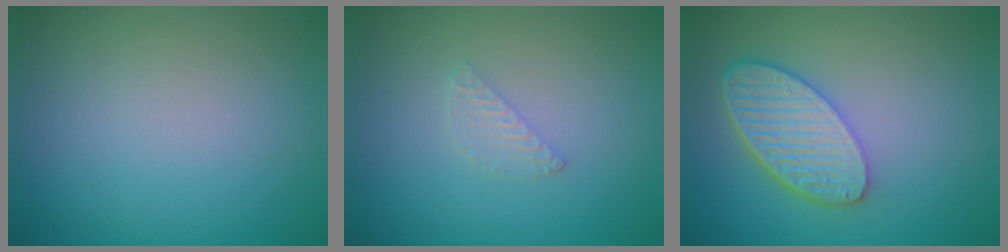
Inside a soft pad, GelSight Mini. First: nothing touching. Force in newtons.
{"total": 1.1, "press": 1.1, "slide": 0.1}
{"total": 6.1, "press": 4.7, "slide": 3.9}